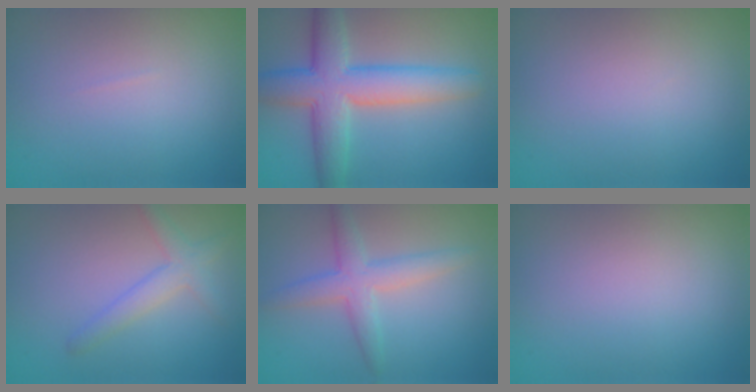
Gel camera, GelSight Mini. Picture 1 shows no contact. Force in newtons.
{"total": 7.6, "press": 7.6, "slide": 0.2}
{"total": 0.0}
{"total": 2.7, "press": 2.7, "slide": 0.1}
{"total": 3.5, "press": 3.5, "slide": 0.1}
{"total": 0.0}